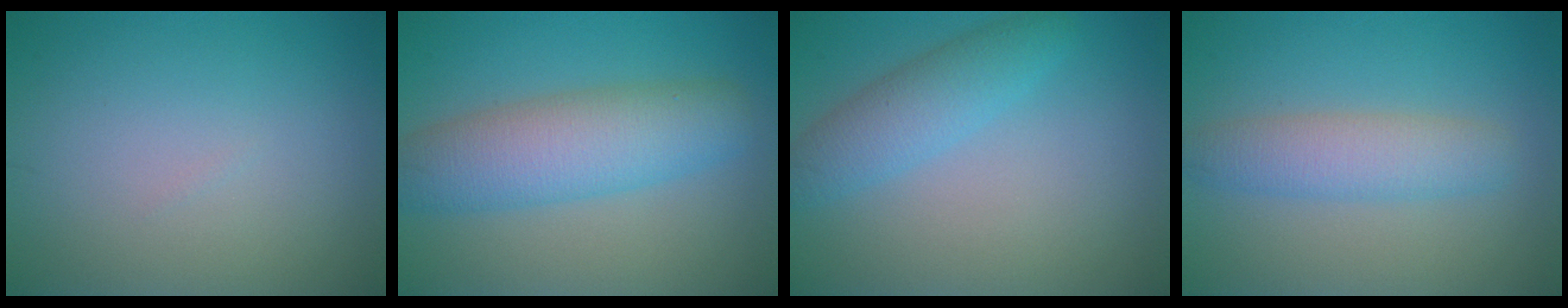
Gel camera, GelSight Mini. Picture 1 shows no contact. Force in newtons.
{"total": 6.7, "press": 6.7, "slide": 0.1}
{"total": 3.5, "press": 3.5, "slide": 0.2}
{"total": 3.7, "press": 3.7, "slide": 0.1}